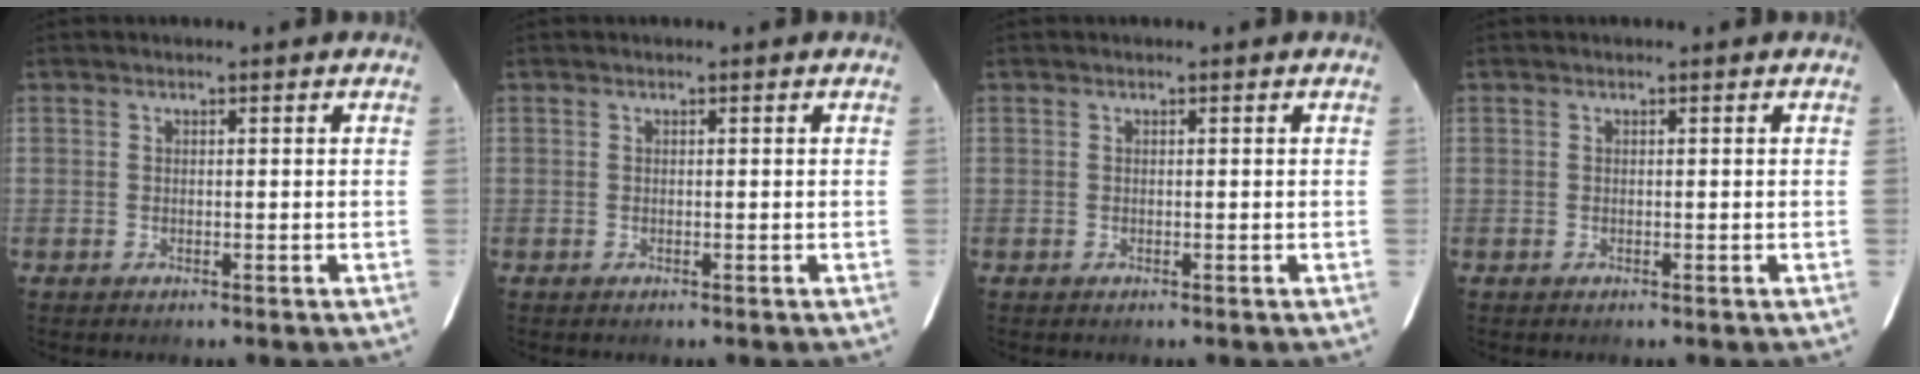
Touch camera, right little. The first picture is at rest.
{"total": 0.0}
{"total": 0.0}
{"total": 0.0}